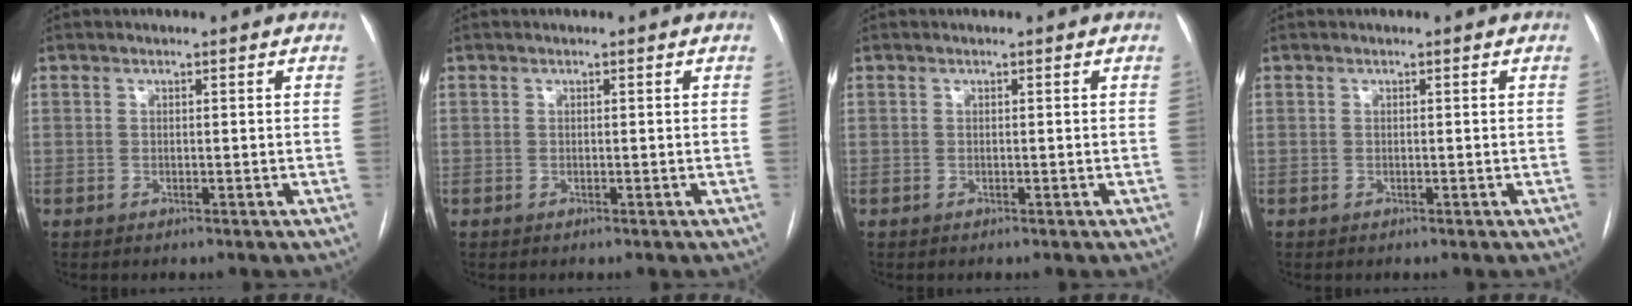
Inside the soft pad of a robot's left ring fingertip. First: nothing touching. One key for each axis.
{"total": 0.0}
{"total": 0.0}
{"total": 0.0}